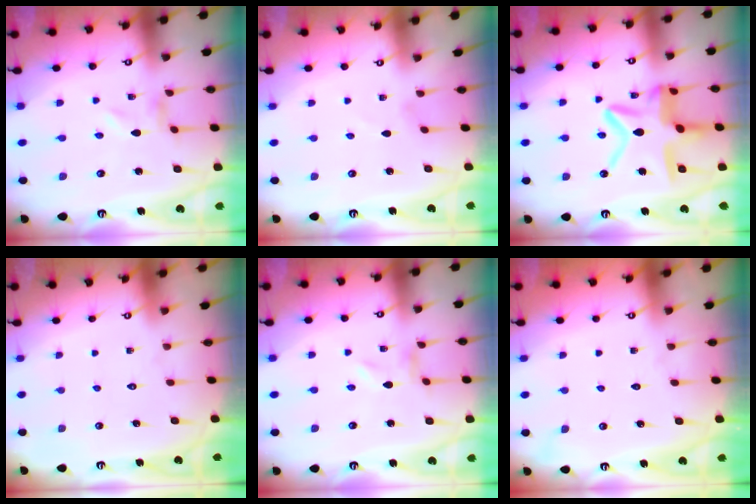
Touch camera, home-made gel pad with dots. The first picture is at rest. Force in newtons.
{"total": 1.1, "press": 1.1, "slide": 0.1}
{"total": 14.9, "press": 14.8, "slide": 1.4}
{"total": 1.7, "press": 1.7, "slide": 0.1}
{"total": 0.0}
{"total": 1.6, "press": 1.6, "slide": 0.2}